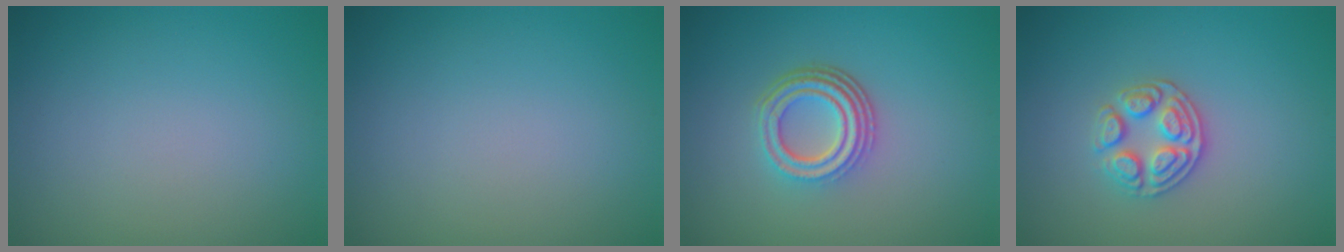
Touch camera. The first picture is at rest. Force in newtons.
{"total": 0.0}
{"total": 4.5, "press": 3.3, "slide": 3.1}
{"total": 3.0, "press": 2.8, "slide": 1.1}